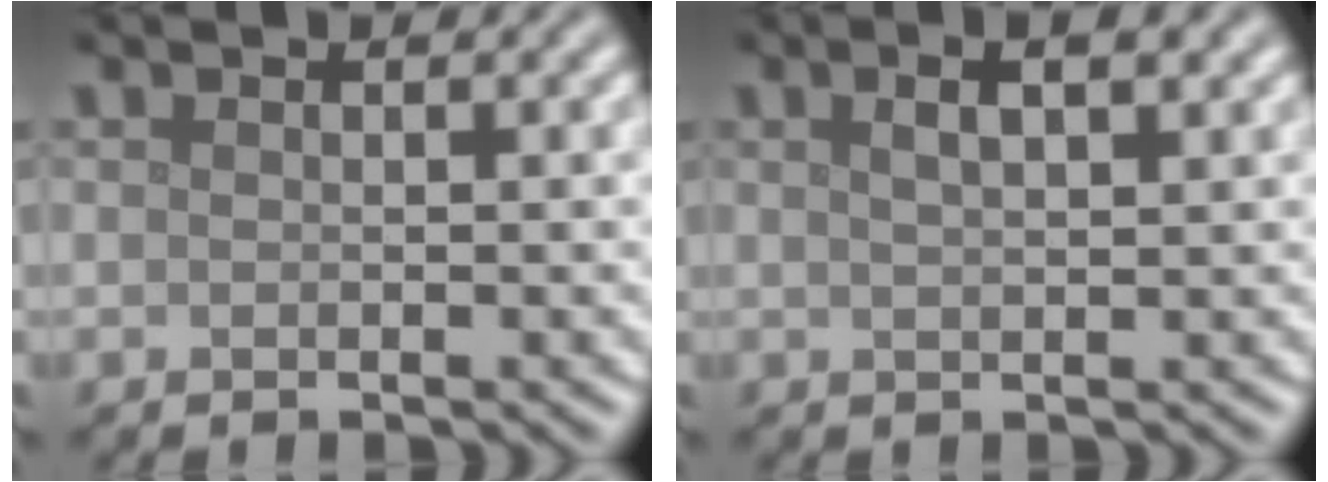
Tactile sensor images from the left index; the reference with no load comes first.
{"total": 3.4, "force": [1.8, 1.3, 2.6], "torque": [-0.024, 0.007, 0.011]}